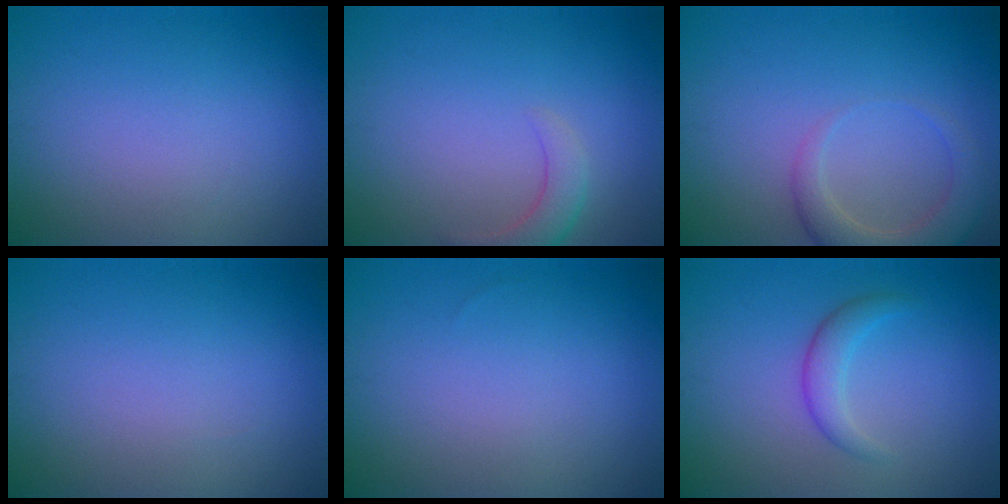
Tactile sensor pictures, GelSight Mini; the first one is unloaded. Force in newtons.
{"total": 2.3, "press": 2.3, "slide": 0.3}
{"total": 3.7, "press": 3.7, "slide": 0.3}
{"total": 0.0}
{"total": 0.0}
{"total": 2.2, "press": 2.2, "slide": 0.1}